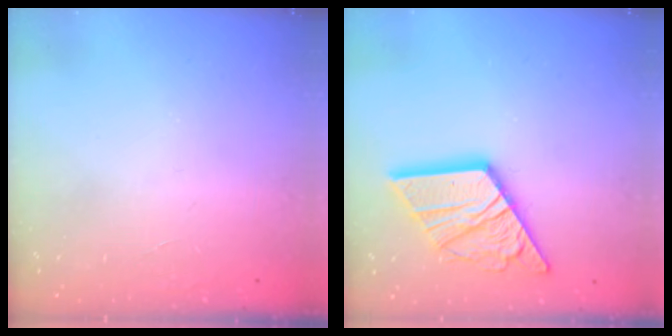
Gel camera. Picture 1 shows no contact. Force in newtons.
{"total": 17.2, "press": 17.1, "slide": 1.8}